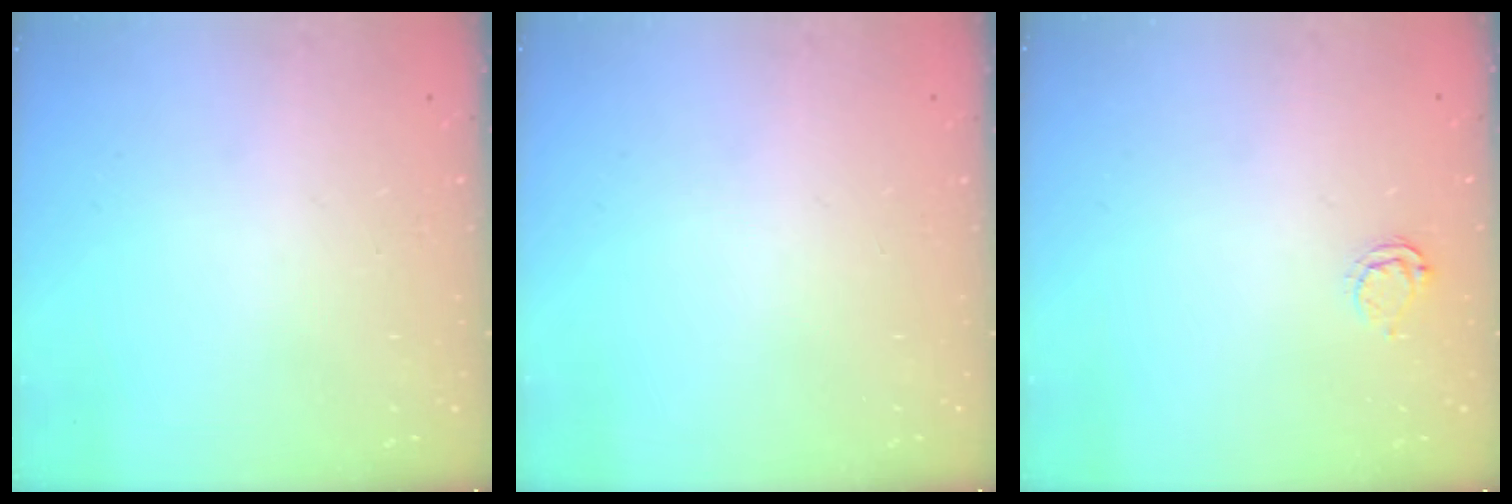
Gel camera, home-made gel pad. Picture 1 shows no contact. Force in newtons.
{"total": 0.0}
{"total": 4.4, "press": 4.4, "slide": 0.3}